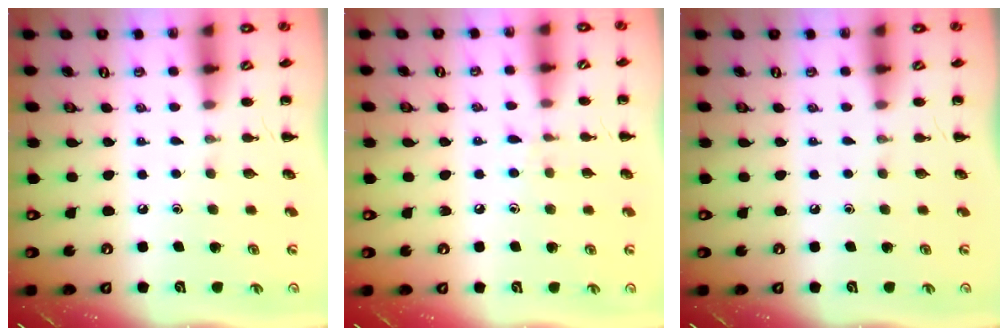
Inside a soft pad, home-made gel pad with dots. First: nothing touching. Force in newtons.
{"total": 5.8, "press": 5.4, "slide": 2.2}
{"total": 0.0}